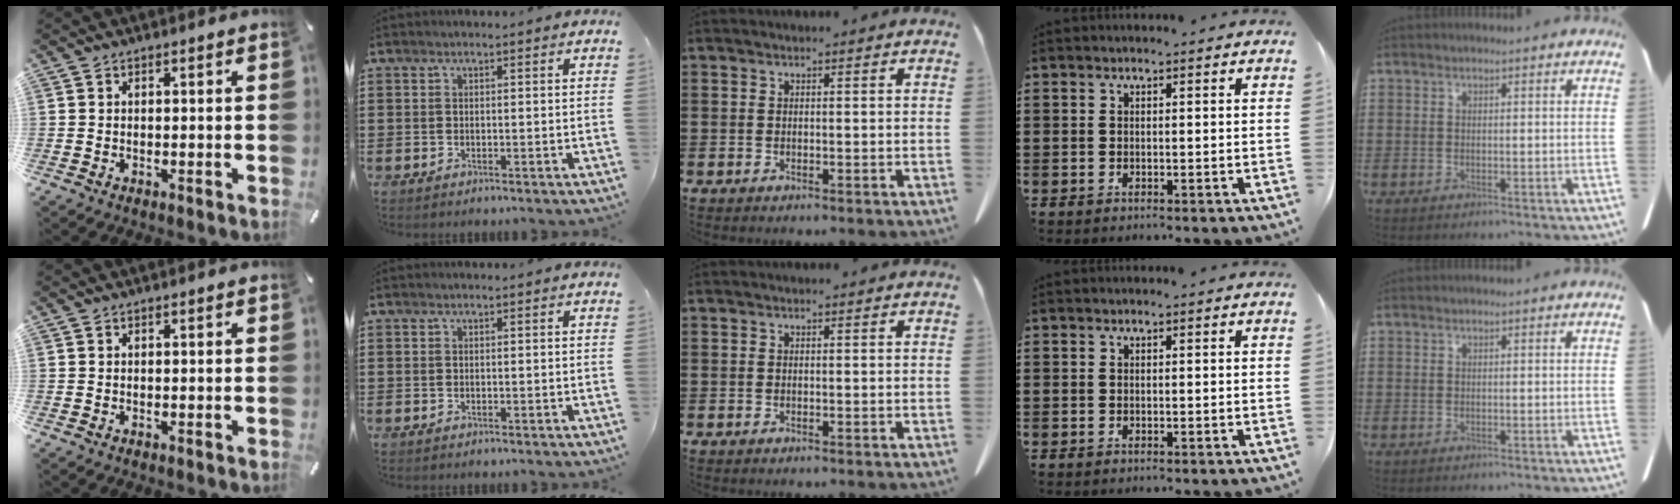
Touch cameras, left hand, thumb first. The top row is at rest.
{}